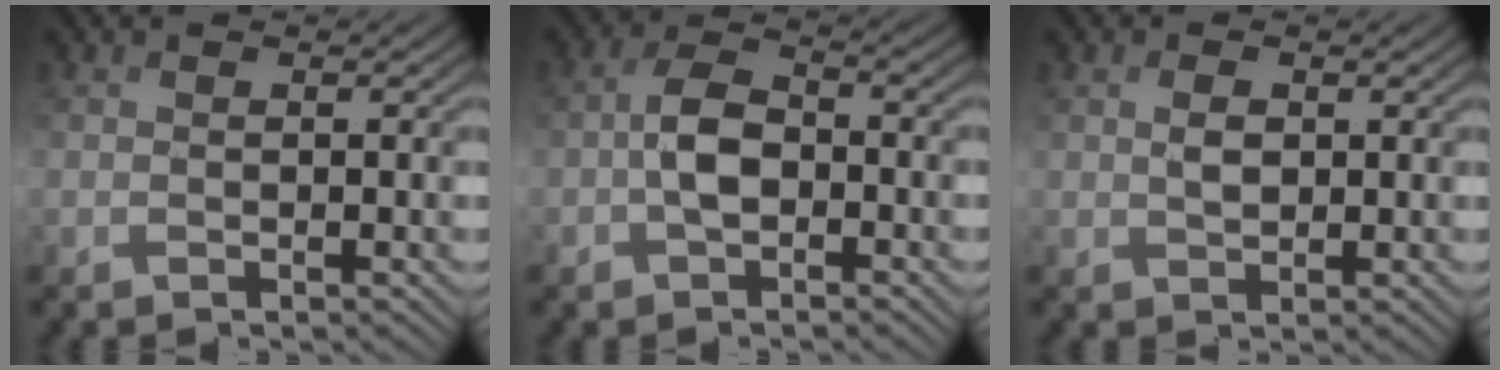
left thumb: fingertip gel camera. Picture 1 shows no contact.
{"total": 4.4, "force": [-1.4, 2.6, 3.3], "torque": [-0.069, 0.009, -0.034]}
{"total": 2.0, "force": [0.5, 1.3, 1.4], "torque": [-0.032, -0.002, 0.010]}